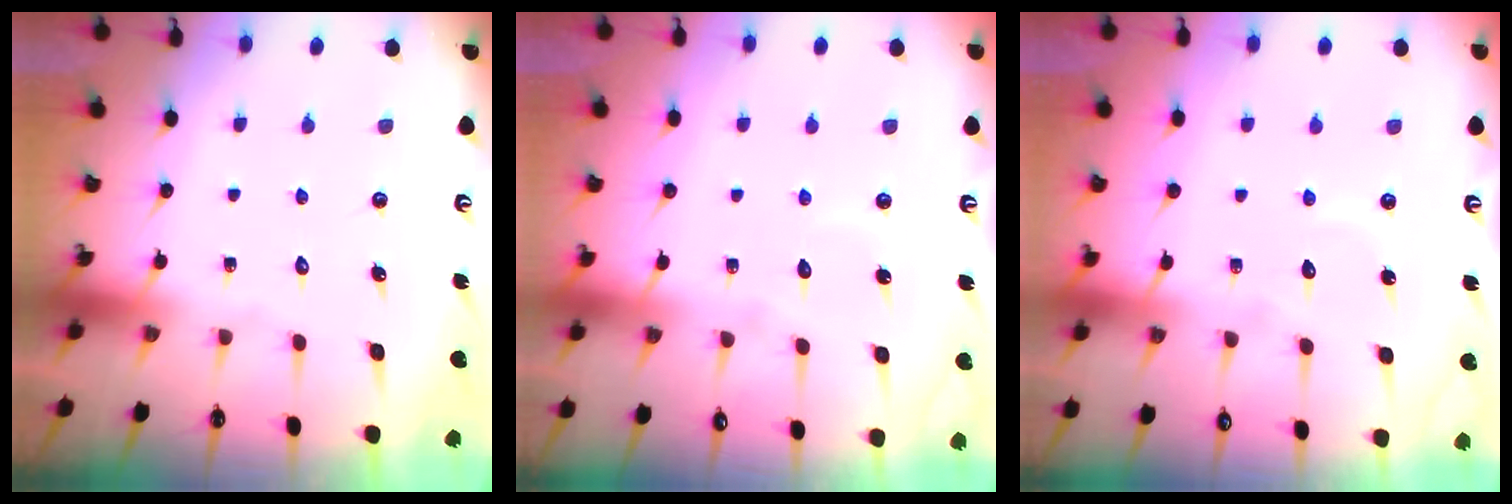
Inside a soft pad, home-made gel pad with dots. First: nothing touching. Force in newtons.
{"total": 2.7, "press": 2.7, "slide": 0.2}
{"total": 4.7, "press": 4.7, "slide": 0.5}